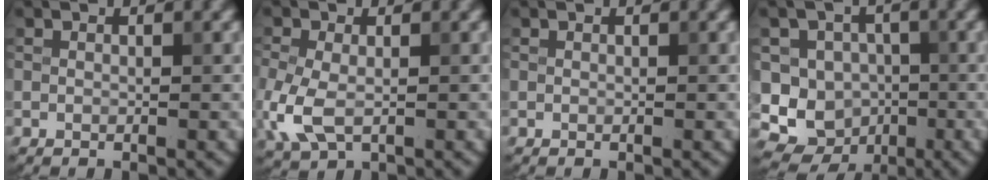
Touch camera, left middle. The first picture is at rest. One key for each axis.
{"total": 4.3, "fx": -0.9, "fy": 2.8, "fz": 3.2, "tx": -0.086, "ty": -0.011, "tz": -0.017}
{"total": 0.0}
{"total": 7.9, "fx": -1.8, "fy": 7.3, "fz": 2.4, "tx": -0.029, "ty": 0.012, "tz": -0.051}